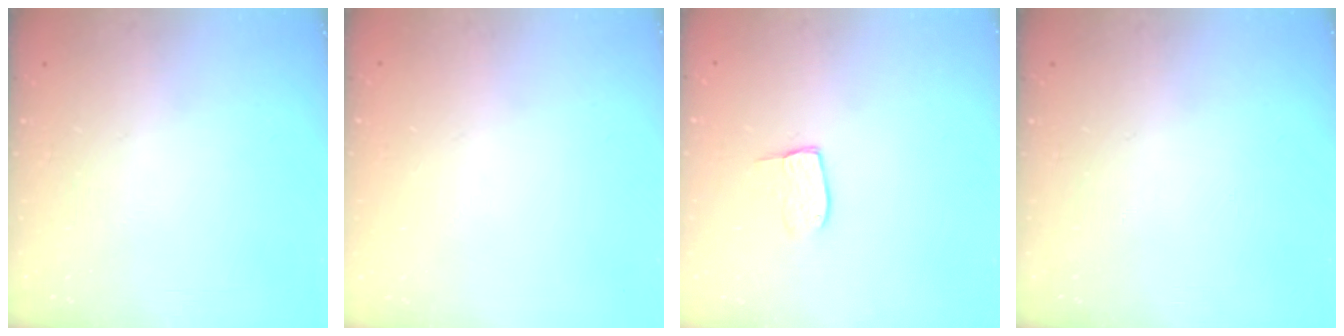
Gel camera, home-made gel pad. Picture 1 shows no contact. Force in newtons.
{"total": 0.0}
{"total": 6.1, "press": 6.1, "slide": 0.5}
{"total": 0.0}